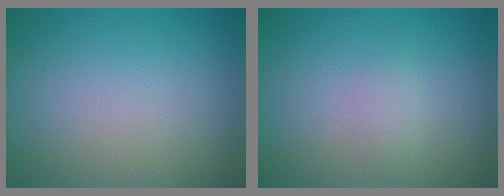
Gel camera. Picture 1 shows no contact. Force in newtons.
{"total": 1.1, "press": 1.1, "slide": 0.0}